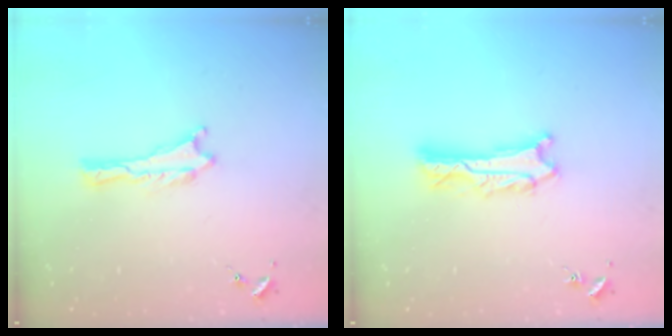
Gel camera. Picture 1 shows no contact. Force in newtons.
{"total": 3.2, "press": 3.2, "slide": 0.4}